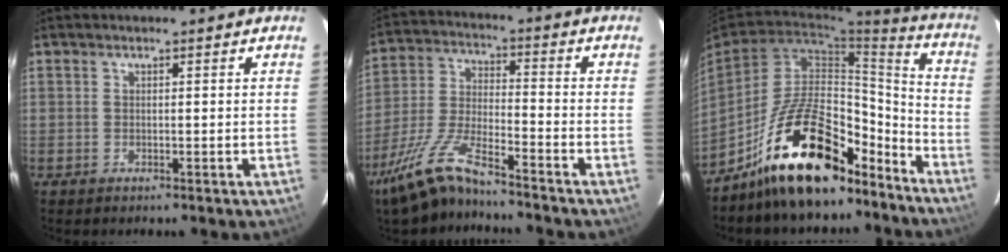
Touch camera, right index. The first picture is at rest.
{"total": 12.0, "force": [-9.9, 1.9, 6.5], "torque": [-0.145, -0.002, -0.193]}
{"total": 21.3, "force": [-15.9, 8.3, 11.6], "torque": [-0.189, 0.044, -0.240]}